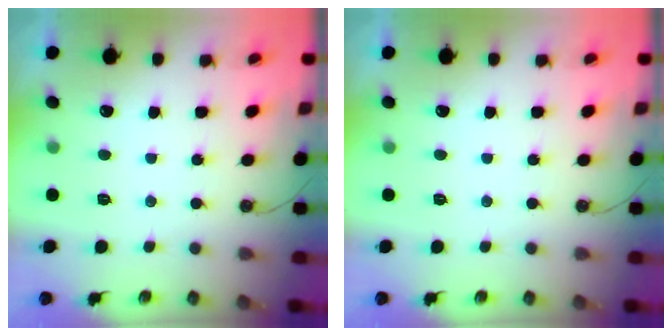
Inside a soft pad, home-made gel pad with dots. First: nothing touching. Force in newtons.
{"total": 0.0}